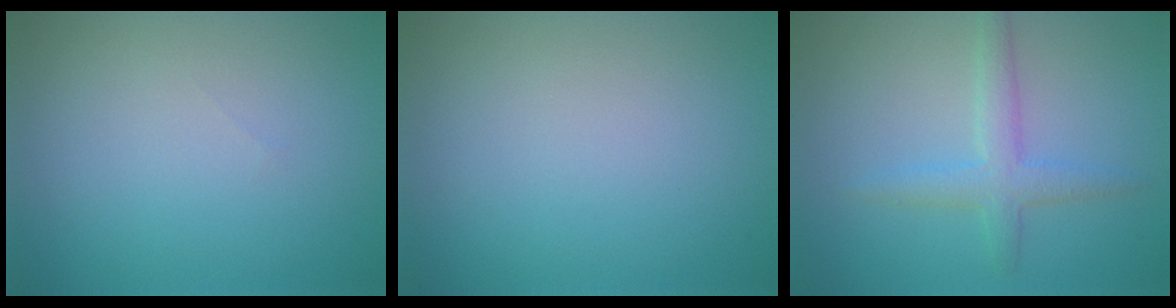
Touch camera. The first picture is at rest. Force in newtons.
{"total": 0.0}
{"total": 2.8, "press": 2.8, "slide": 0.1}